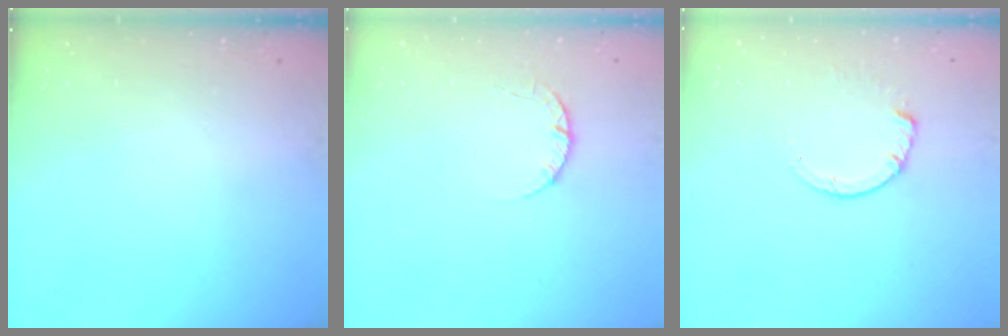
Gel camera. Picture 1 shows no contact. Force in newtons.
{"total": 3.4, "press": 3.4, "slide": 0.4}
{"total": 3.3, "press": 3.3, "slide": 0.4}